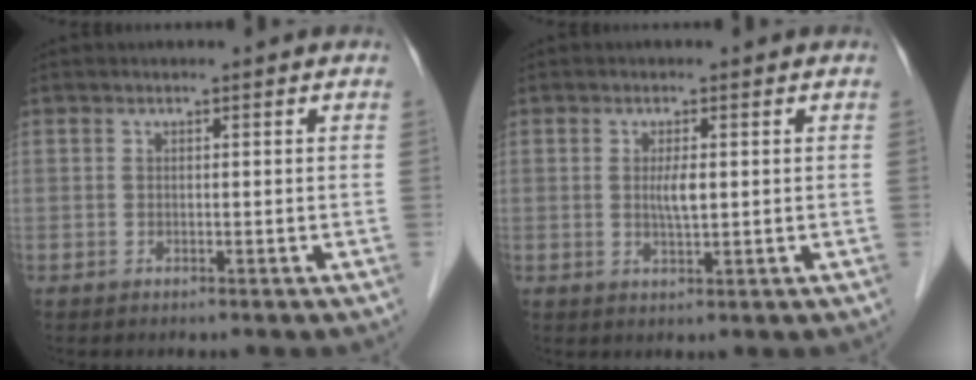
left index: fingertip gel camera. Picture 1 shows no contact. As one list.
[{"total": 2.4, "force": [0.3, 0.4, 2.4], "torque": [-0.047, -0.005, 0.005]}]